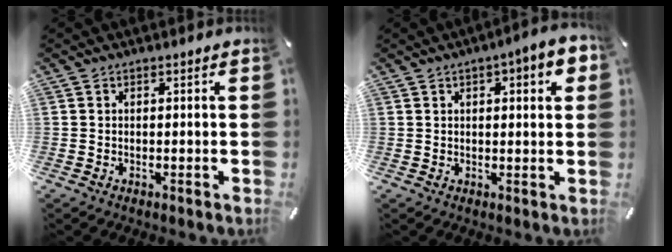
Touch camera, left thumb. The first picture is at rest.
{"total": 5.6, "force": [1.9, 2.2, 4.8], "torque": [-0.068, 0.001, 0.029]}